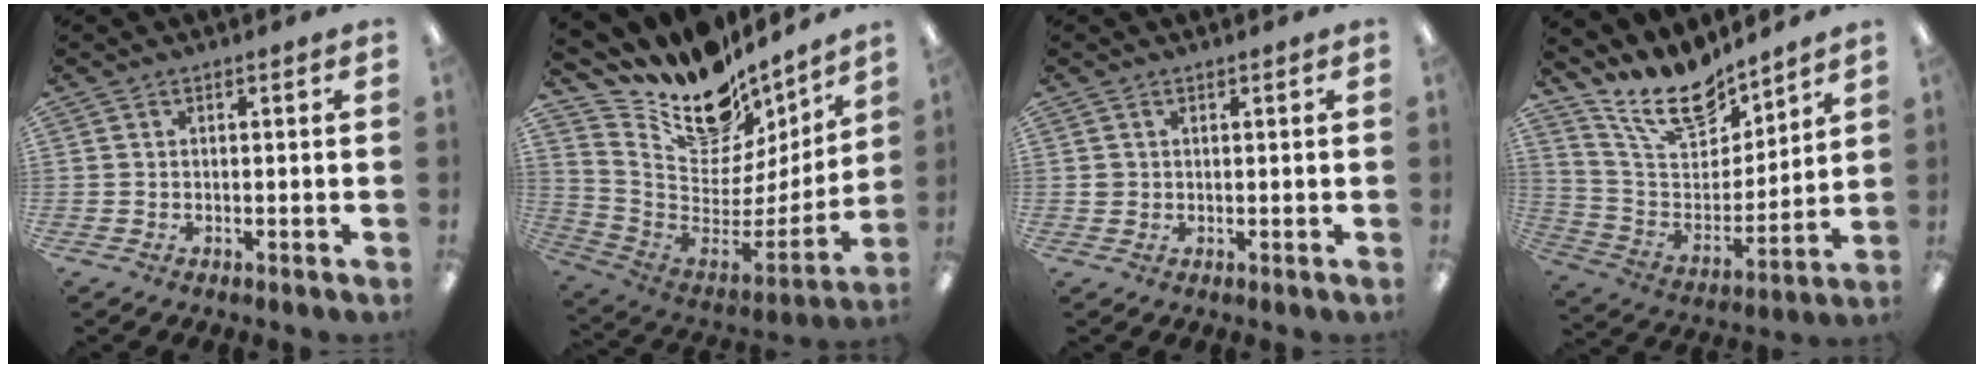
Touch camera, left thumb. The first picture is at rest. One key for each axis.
{"total": 15.8, "fx": 11.9, "fy": 8.4, "fz": 6.2, "tx": -0.105, "ty": -0.114, "tz": 0.212}
{"total": 1.3, "fx": 0.6, "fy": 1.1, "fz": 0.1, "tx": -0.003, "ty": 0.003, "tz": 0.011}
{"total": 17.3, "fx": 13.6, "fy": 7.0, "fz": 8.0, "tx": -0.163, "ty": -0.076, "tz": 0.243}